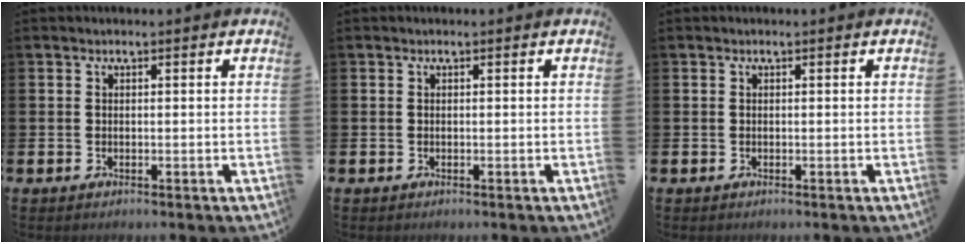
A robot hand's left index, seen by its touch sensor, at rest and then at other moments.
{"total": 0.0}
{"total": 0.0}